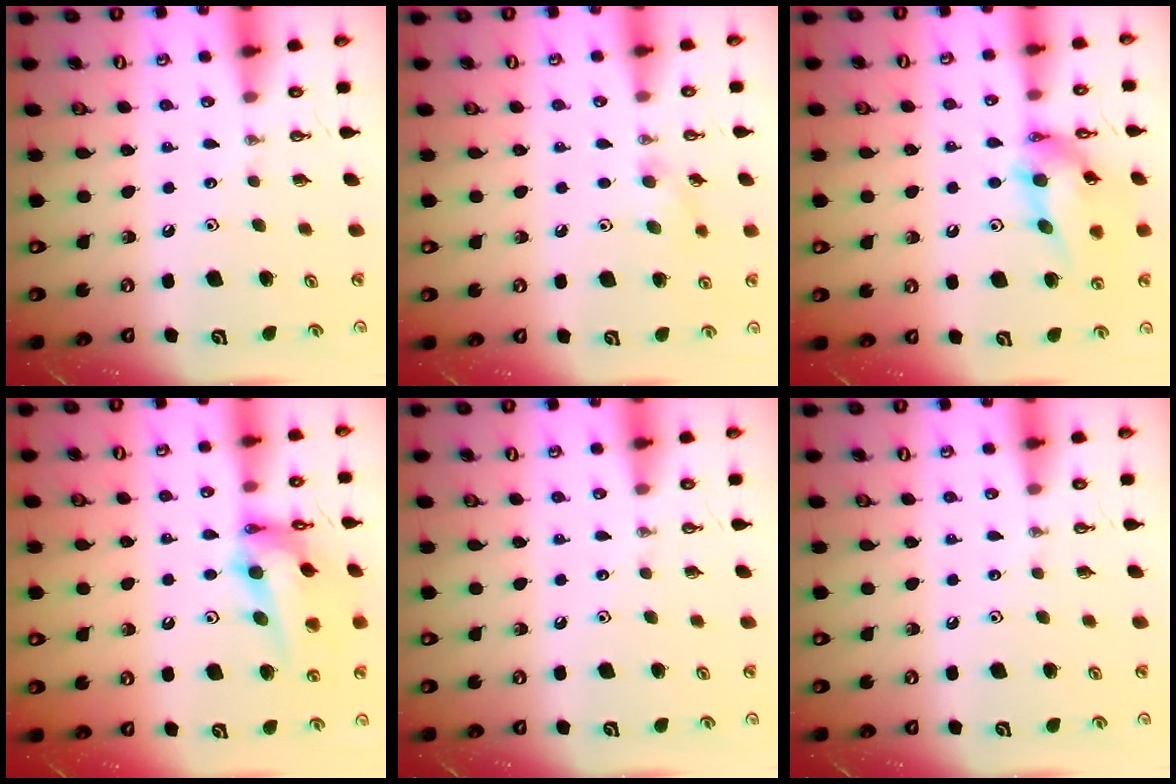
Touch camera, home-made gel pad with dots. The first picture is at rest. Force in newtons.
{"total": 7.1, "press": 6.9, "slide": 1.7}
{"total": 14.6, "press": 14.5, "slide": 1.0}
{"total": 18.0, "press": 17.2, "slide": 5.4}
{"total": 0.0}
{"total": 0.0}